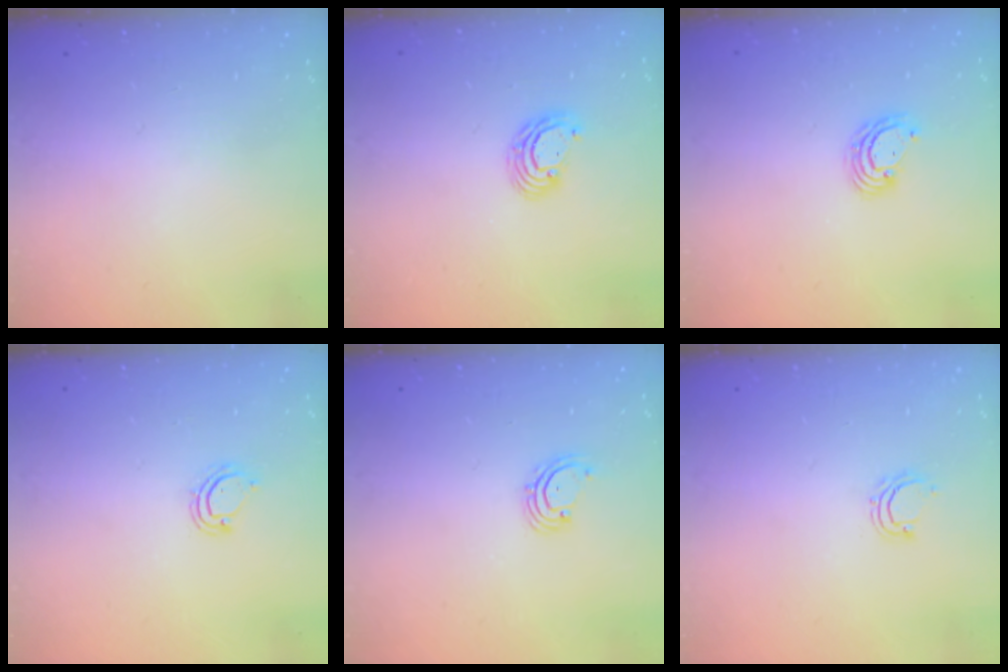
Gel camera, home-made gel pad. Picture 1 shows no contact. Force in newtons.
{"total": 5.6, "press": 5.6, "slide": 0.3}
{"total": 4.6, "press": 4.6, "slide": 0.2}
{"total": 4.4, "press": 4.4, "slide": 0.2}
{"total": 2.0, "press": 2.0, "slide": 0.4}
{"total": 4.9, "press": 4.8, "slide": 0.9}